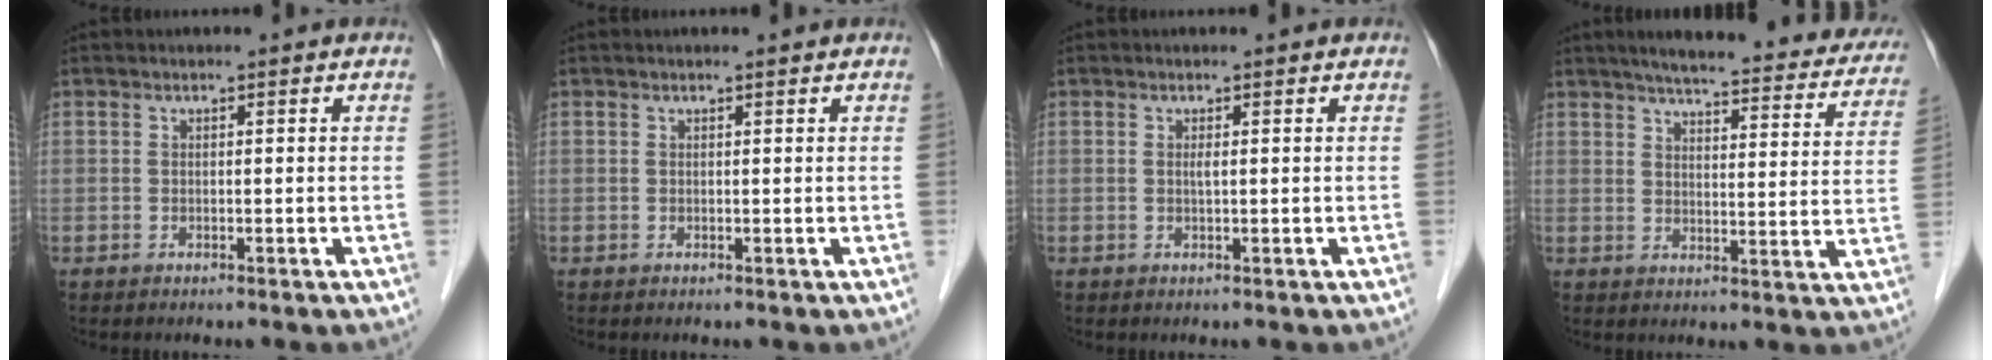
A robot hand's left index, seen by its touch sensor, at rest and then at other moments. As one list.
[{"total": 0.6, "force": [0.5, 0.0, 0.3], "torque": [-0.010, 0.002, 0.009]}, {"total": 0.7, "force": [0.2, 0.0, 0.7], "torque": [-0.016, 0.000, 0.003]}, {"total": 25.0, "force": [21.8, 4.7, 11.3], "torque": [-0.145, -0.018, 0.251]}]